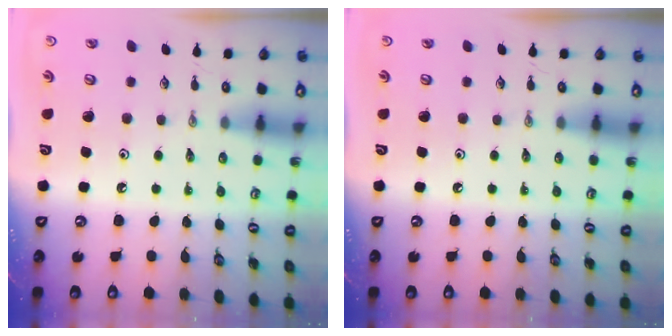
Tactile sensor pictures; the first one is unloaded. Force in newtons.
{"total": 0.0}